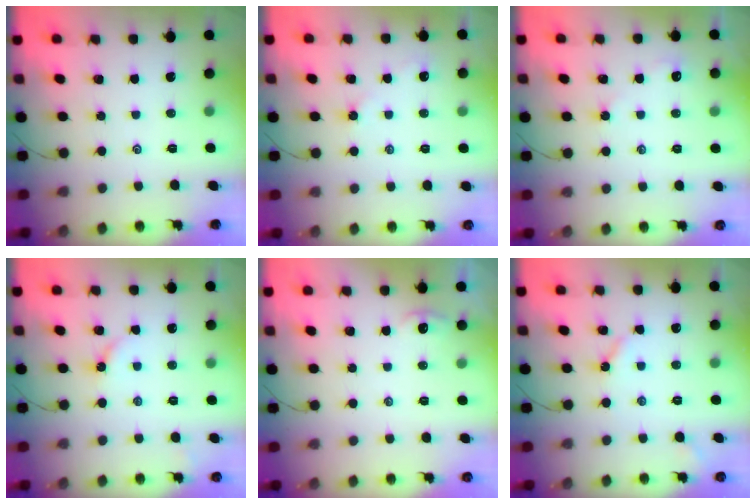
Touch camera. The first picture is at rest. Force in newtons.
{"total": 2.3, "press": 2.3, "slide": 0.5}
{"total": 1.9, "press": 1.8, "slide": 0.4}
{"total": 3.0, "press": 3.0, "slide": 0.5}
{"total": 0.0}
{"total": 3.5, "press": 3.4, "slide": 0.4}